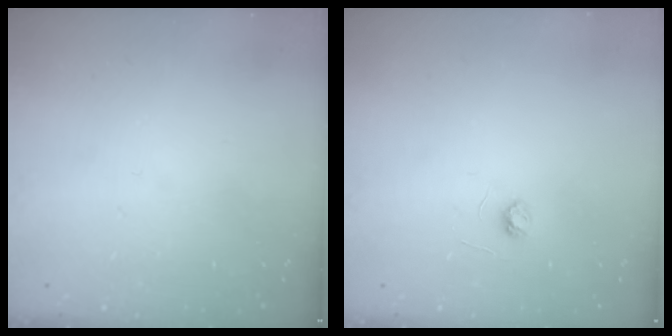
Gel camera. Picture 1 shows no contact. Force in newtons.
{"total": 3.1, "press": 3.1, "slide": 0.3}